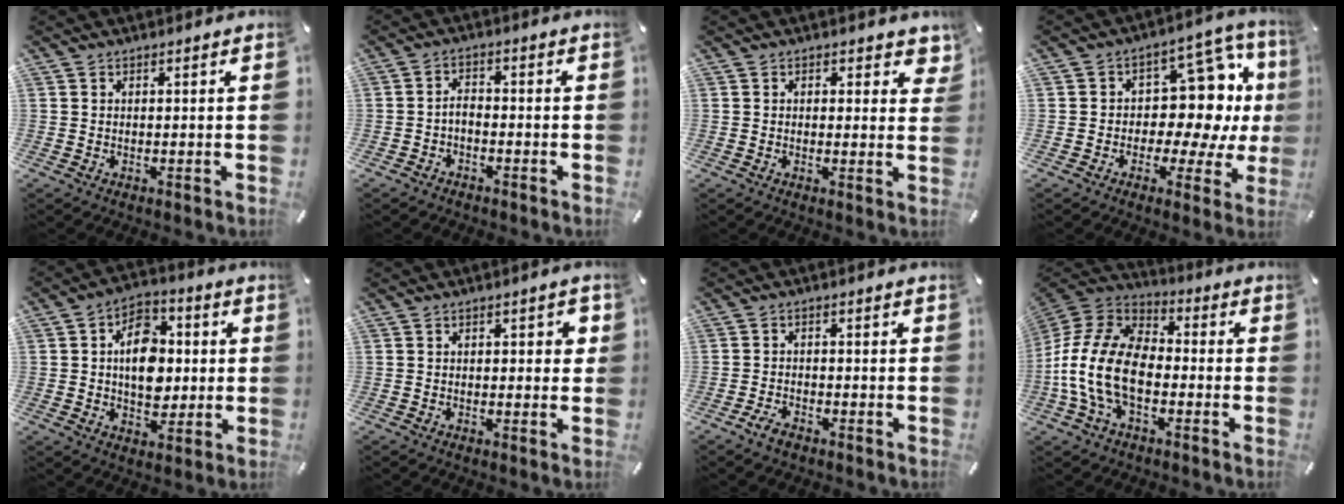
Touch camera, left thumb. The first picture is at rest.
{"total": 3.0, "force": [-1.8, 1.8, 1.6], "torque": [-0.036, 0.011, -0.039]}
{"total": 3.2, "force": [1.5, 2.0, 1.9], "torque": [-0.009, -0.006, 0.020]}
{"total": 16.0, "force": [2.8, 10.4, 11.8], "torque": [-0.159, -0.031, 0.043]}
{"total": 12.2, "force": [0.3, 9.0, 8.2], "torque": [-0.129, 0.011, 0.006]}
{"total": 2.7, "force": [0.0, 1.4, 2.3], "torque": [-0.029, 0.002, -0.005]}
{"total": 3.3, "force": [-2.4, 1.7, 1.6], "torque": [-0.039, 0.010, -0.049]}
{"total": 16.6, "force": [-5.8, 10.1, 11.9], "torque": [-0.255, 0.028, -0.105]}